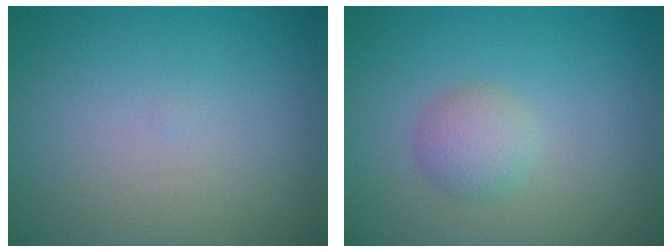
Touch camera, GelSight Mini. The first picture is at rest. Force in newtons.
{"total": 2.3, "press": 2.3, "slide": 0.1}